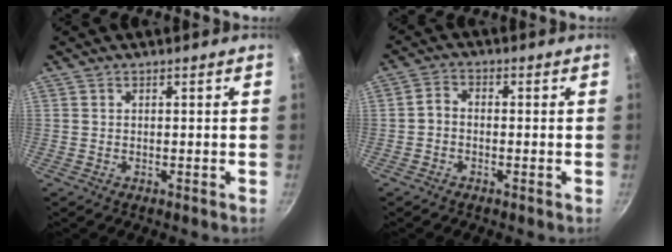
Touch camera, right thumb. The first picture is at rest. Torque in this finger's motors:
{"motor_torque": [-0.05, -0.14, -0.35, 0.11, -0.07]}